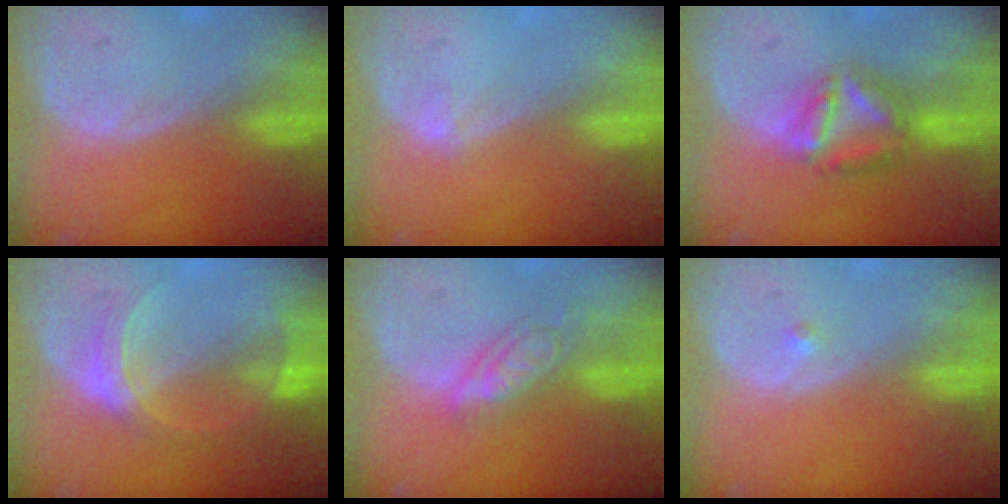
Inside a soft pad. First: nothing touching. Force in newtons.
{"total": 0.8, "press": 0.6, "slide": 0.5}
{"total": 6.6, "press": 6.2, "slide": 2.5}
{"total": 6.8, "press": 6.0, "slide": 3.2}
{"total": 5.5, "press": 5.0, "slide": 2.4}
{"total": 0.7, "press": 0.5, "slide": 0.4}